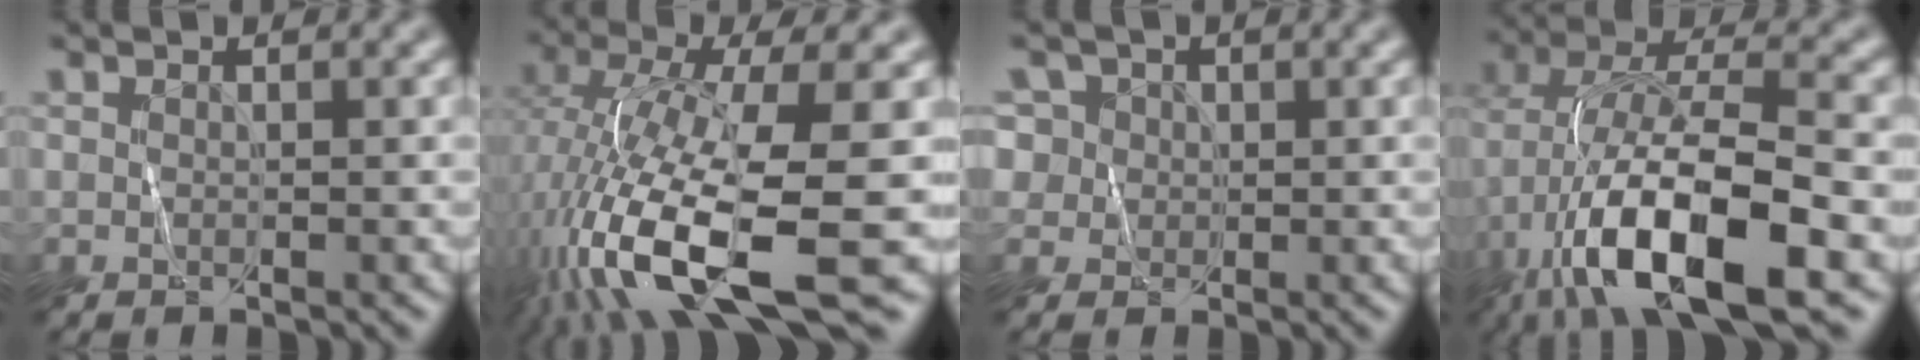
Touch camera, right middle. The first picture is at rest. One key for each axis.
{"total": 13.9, "fx": -4.9, "fy": 4.0, "fz": 12.4, "tx": -0.251, "ty": -0.014, "tz": -0.082}
{"total": 5.7, "fx": 2.4, "fy": 4.7, "fz": 2.3, "tx": -0.045, "ty": 0.022, "tz": 0.019}
{"total": 12.7, "fx": -4.9, "fy": 4.8, "fz": 10.7, "tx": -0.201, "ty": 0.000, "tz": -0.089}